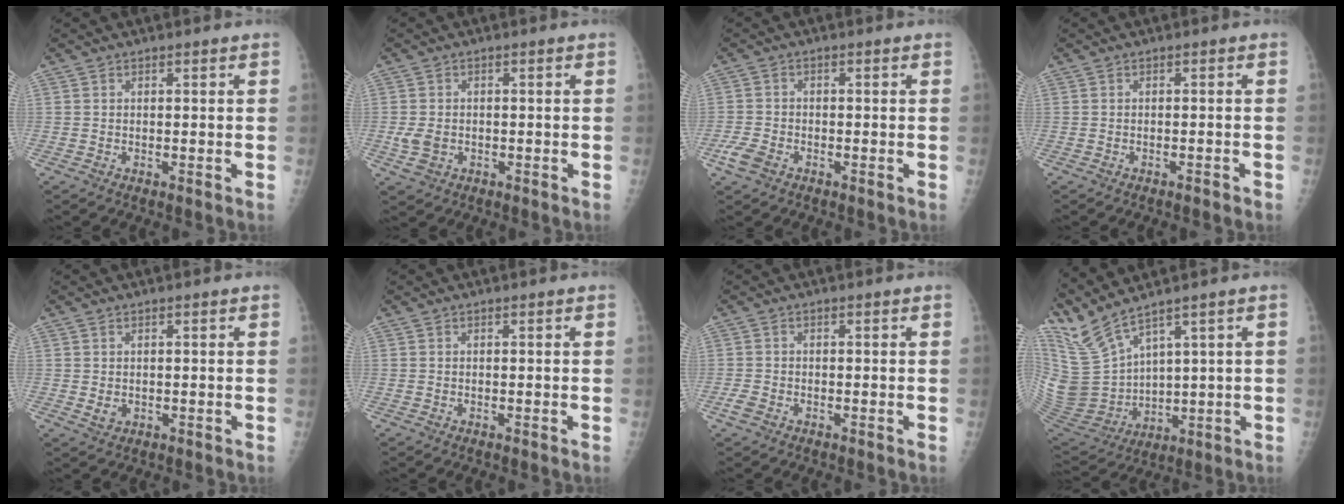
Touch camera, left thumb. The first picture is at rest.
{"total": 3.4, "force": [-0.8, 2.6, 2.0], "torque": [-0.037, 0.000, -0.011]}
{"total": 3.7, "force": [-2.1, 2.3, 2.0], "torque": [-0.049, 0.006, -0.039]}
{"total": 1.4, "force": [-1.1, 0.3, 0.8], "torque": [-0.018, 0.006, -0.009]}
{"total": 1.6, "force": [0.0, 1.2, 1.1], "torque": [-0.014, -0.002, 0.006]}
{"total": 0.0}
{"total": 1.8, "force": [-1.0, 1.2, 0.9], "torque": [-0.023, 0.000, -0.020]}
{"total": 11.5, "force": [9.2, 2.9, 6.3], "torque": [-0.130, -0.049, 0.219]}